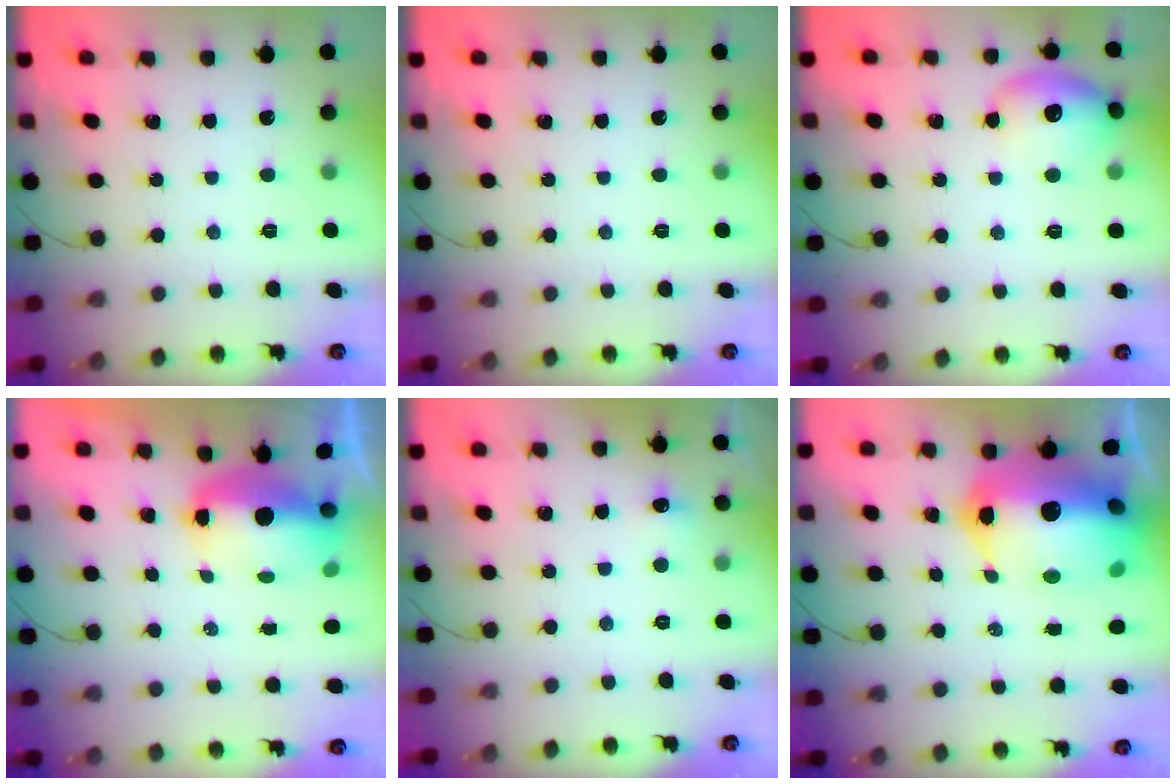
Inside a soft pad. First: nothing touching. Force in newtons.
{"total": 0.0}
{"total": 17.3, "press": 13.1, "slide": 11.4}
{"total": 8.1, "press": 8.0, "slide": 1.5}
{"total": 4.3, "press": 4.1, "slide": 1.3}
{"total": 25.4, "press": 23.2, "slide": 10.3}